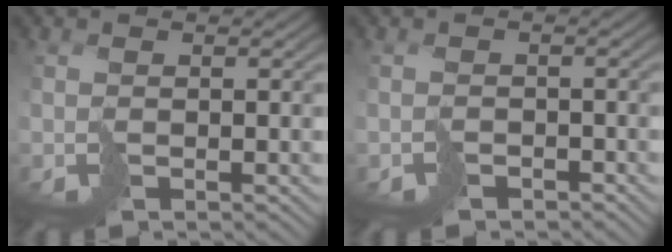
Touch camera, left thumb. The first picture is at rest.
{"total": 1.8, "force": [-1.4, 1.1, 0.3], "torque": [-0.003, -0.004, -0.032]}